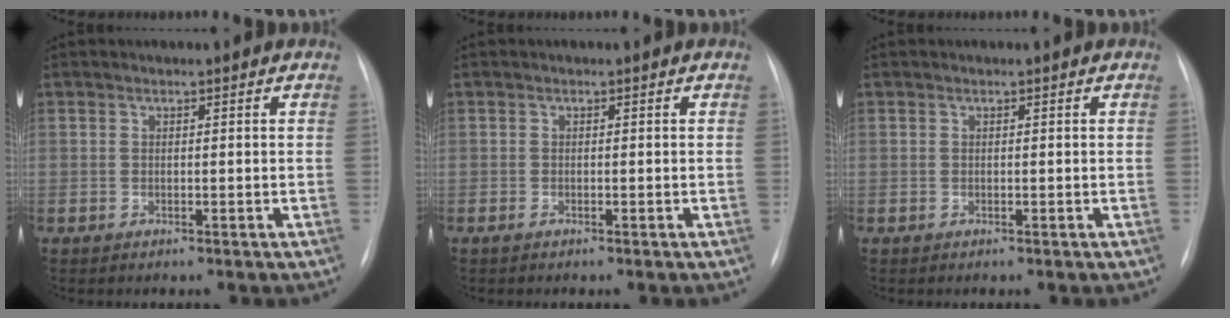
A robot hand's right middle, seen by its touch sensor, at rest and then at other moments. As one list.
[{"total": 0.5, "force": [-0.3, 0.1, 0.4], "torque": [-0.009, -0.002, -0.007]}, {"total": 0.0}]